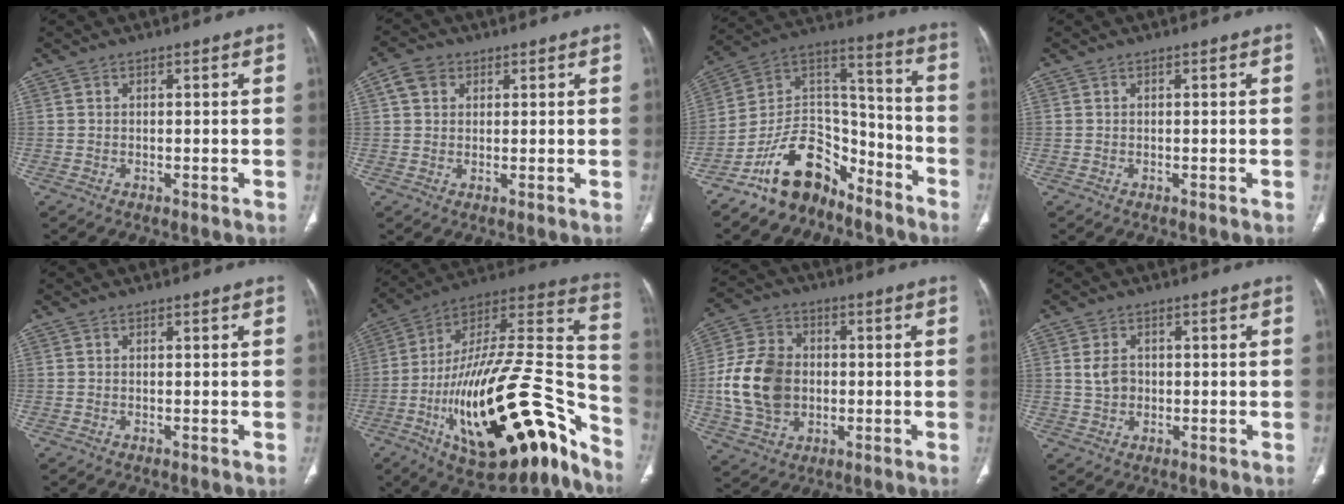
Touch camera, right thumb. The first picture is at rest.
{"total": 4.4, "force": [1.7, 3.5, 2.0], "torque": [-0.025, 0.003, 0.032]}
{"total": 15.7, "force": [-11.4, 8.7, 6.3], "torque": [-0.069, 0.122, -0.206]}
{"total": 0.0}
{"total": 0.0}
{"total": 34.3, "force": [-17.3, 12.5, 26.9], "torque": [-0.369, 0.096, -0.273]}
{"total": 14.8, "force": [-0.8, 11.3, 9.4], "torque": [-0.167, 0.014, -0.010]}
{"total": 3.9, "force": [0.4, 3.1, 2.4], "torque": [-0.034, 0.005, 0.010]}